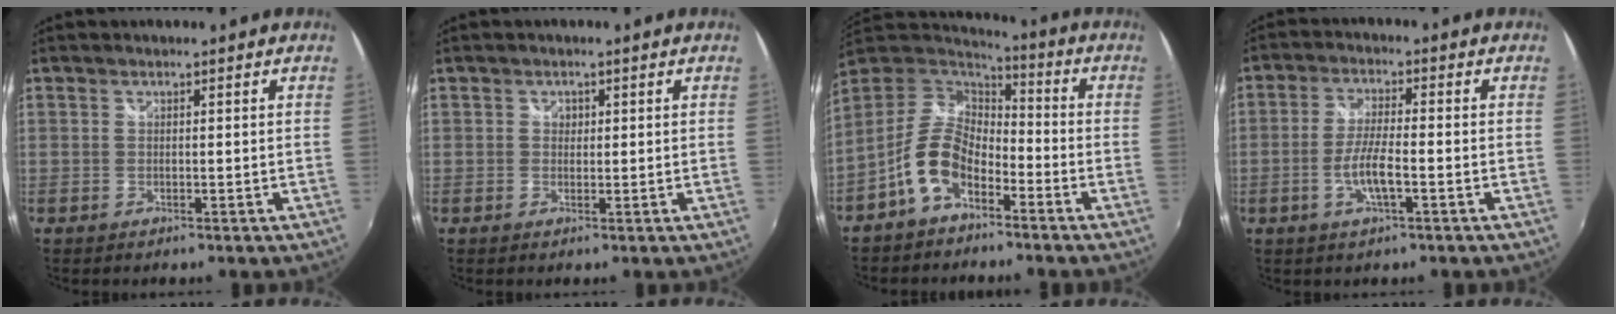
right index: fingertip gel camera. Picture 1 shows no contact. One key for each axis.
{"total": 1.1, "fx": 0.2, "fy": 1.1, "fz": 0.3, "tx": 0.000, "ty": 0.002, "tz": 0.001}
{"total": 11.7, "fx": -5.8, "fy": 6.5, "fz": 7.8, "tx": -0.162, "ty": 0.013, "tz": -0.110}
{"total": 6.1, "fx": -2.2, "fy": 1.0, "fz": 5.6, "tx": -0.114, "ty": -0.003, "tz": -0.041}